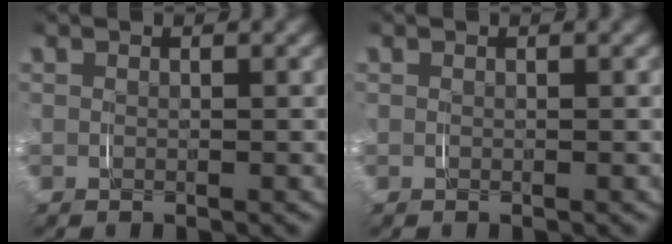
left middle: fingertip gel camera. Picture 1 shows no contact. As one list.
[{"total": 0.0}]